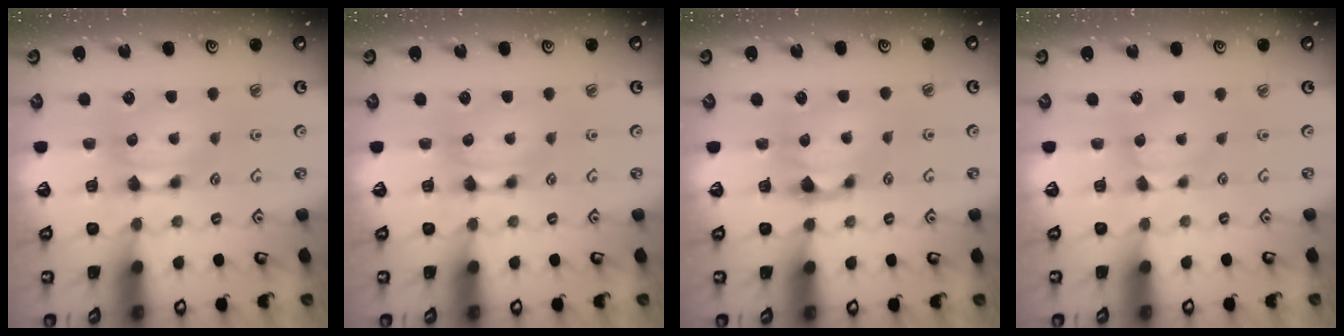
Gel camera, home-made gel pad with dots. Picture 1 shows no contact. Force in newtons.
{"total": 0.0}
{"total": 1.0, "press": 0.3, "slide": 0.9}
{"total": 1.8, "press": 1.7, "slide": 0.5}